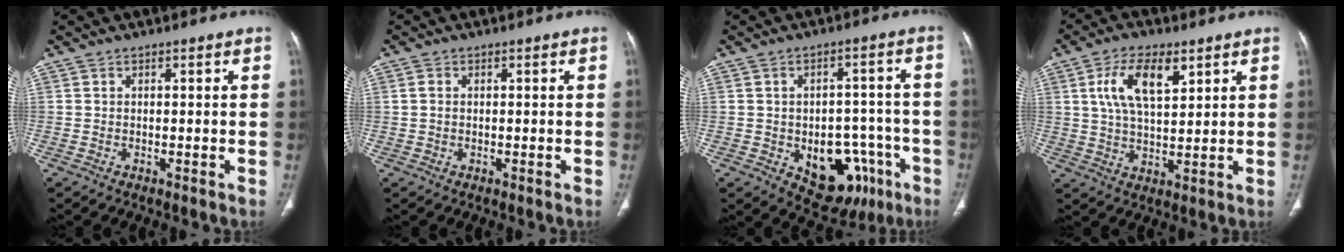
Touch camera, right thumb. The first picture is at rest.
{"total": 1.4, "force": [0.2, 1.0, 0.9], "torque": [-0.021, 0.003, 0.005]}
{"total": 14.2, "force": [-5.6, 9.3, 9.3], "torque": [-0.078, 0.036, -0.062]}
{"total": 10.5, "force": [4.4, 4.9, 8.2], "torque": [-0.144, -0.011, 0.083]}